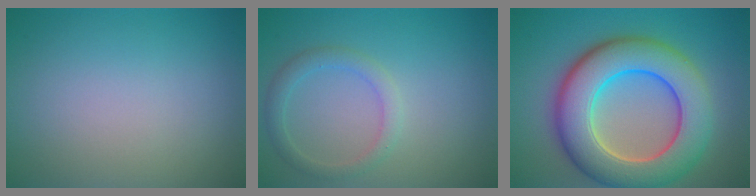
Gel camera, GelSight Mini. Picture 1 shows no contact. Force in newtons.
{"total": 2.1, "press": 2.1, "slide": 0.1}
{"total": 11.1, "press": 11.1, "slide": 0.6}